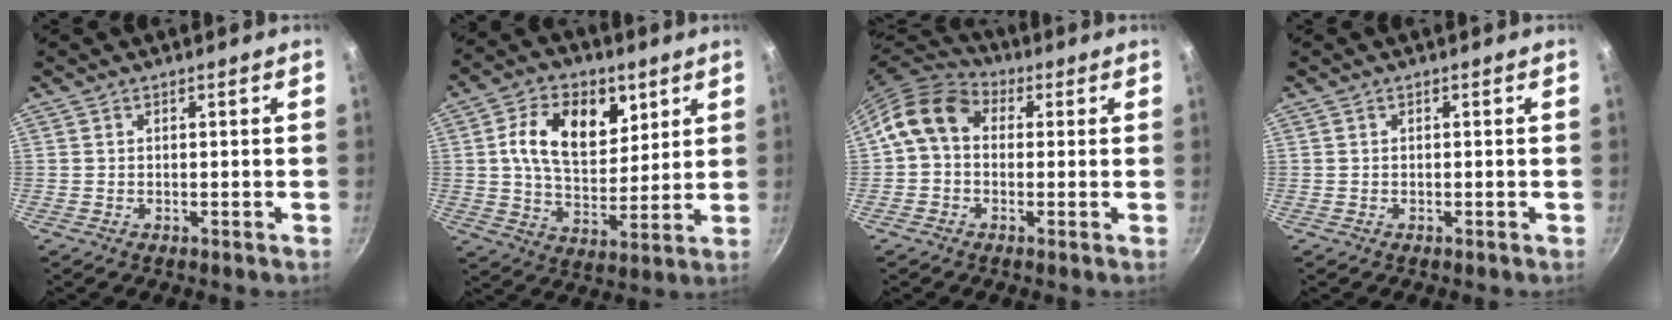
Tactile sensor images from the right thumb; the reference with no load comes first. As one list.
[{"total": 15.6, "force": [5.2, 9.9, 10.9], "torque": [-0.149, -0.017, 0.094]}, {"total": 10.6, "force": [1.0, 8.0, 6.9], "torque": [-0.118, 0.032, 0.002]}, {"total": 0.0}]